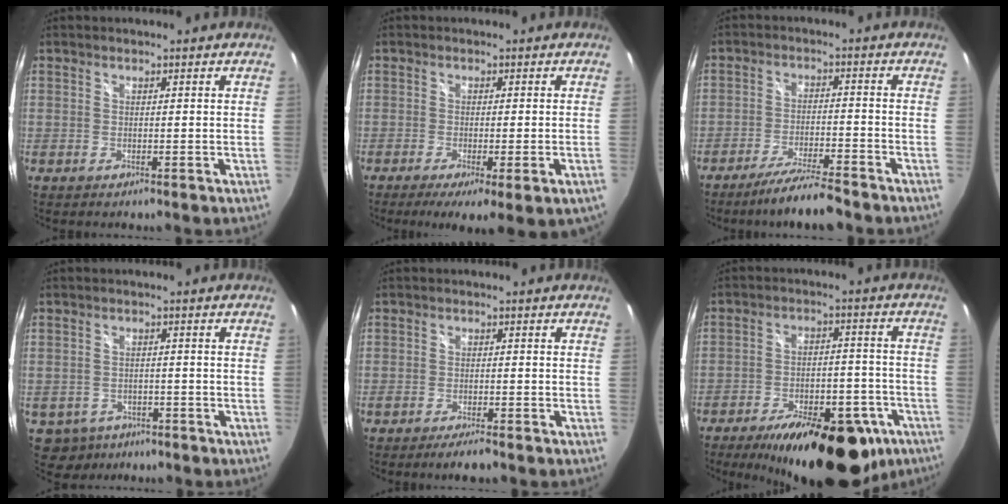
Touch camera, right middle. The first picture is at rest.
{"total": 8.5, "force": [-4.1, 1.1, 7.3], "torque": [-0.118, -0.036, -0.052]}
{"total": 8.3, "force": [-7.3, 0.5, 4.0], "torque": [-0.084, -0.002, -0.122]}
{"total": 5.9, "force": [-3.4, 4.5, 1.5], "torque": [-0.041, -0.004, -0.042]}
{"total": 3.5, "force": [-2.8, 0.4, 2.0], "torque": [-0.046, -0.006, -0.051]}
{"total": 23.6, "force": [-15.9, 10.0, 14.2], "torque": [-0.223, -0.012, -0.208]}